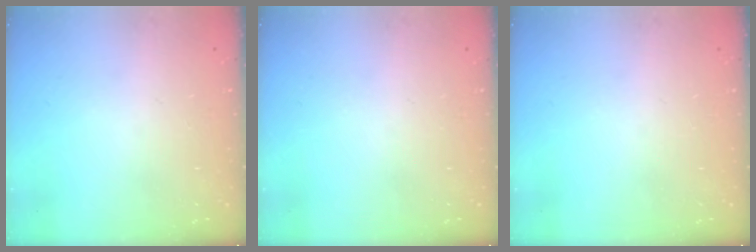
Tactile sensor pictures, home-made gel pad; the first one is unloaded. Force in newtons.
{"total": 0.0}
{"total": 0.0}